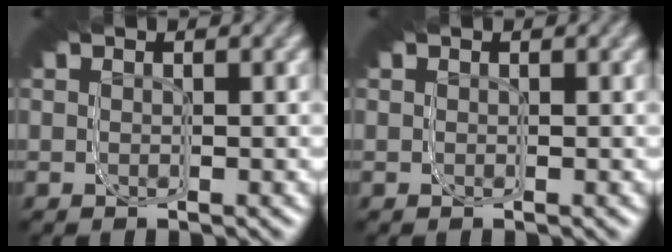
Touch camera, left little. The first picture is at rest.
{"total": 0.0}